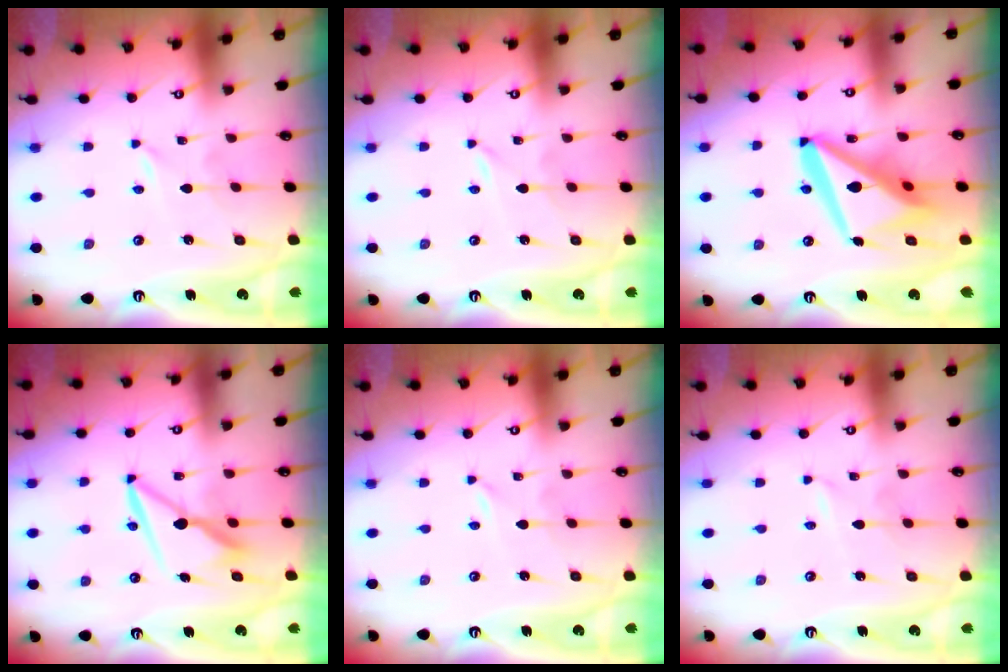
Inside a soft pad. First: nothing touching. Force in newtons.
{"total": 0.0}
{"total": 17.2, "press": 17.1, "slide": 2.1}
{"total": 7.5, "press": 7.4, "slide": 1.2}
{"total": 0.0}
{"total": 1.6, "press": 1.6, "slide": 0.2}